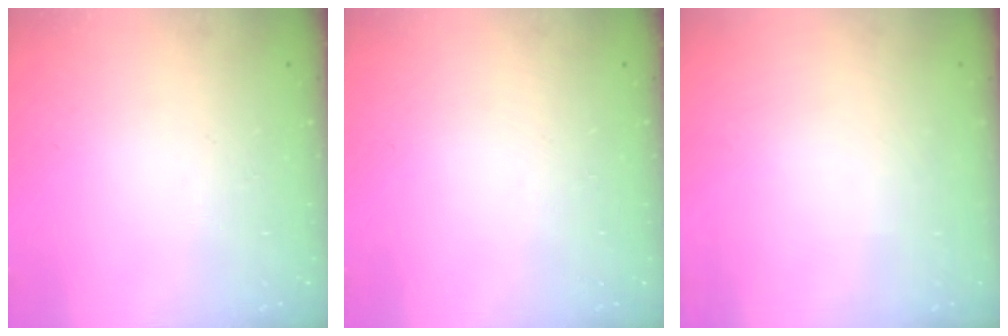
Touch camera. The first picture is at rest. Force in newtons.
{"total": 0.0}
{"total": 0.0}